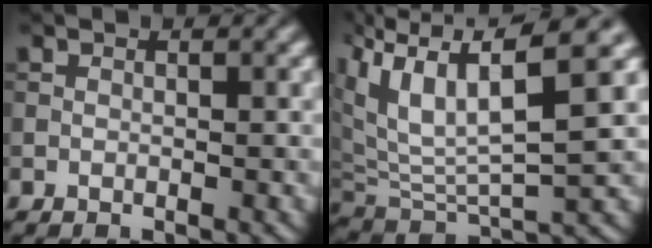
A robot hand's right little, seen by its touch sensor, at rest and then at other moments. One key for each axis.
{"total": 9.3, "fx": 4.1, "fy": 3.3, "fz": 7.7, "tx": -0.160, "ty": 0.005, "tz": 0.078}